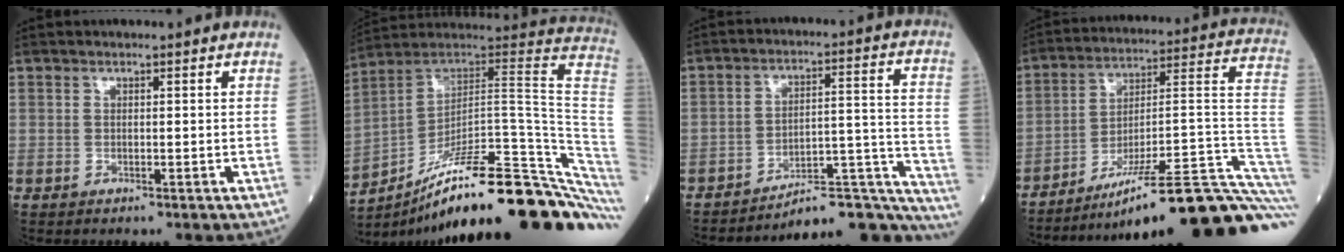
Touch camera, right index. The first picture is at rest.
{"total": 30.4, "force": [-21.2, 3.6, 21.5], "torque": [-0.180, 0.030, -0.306]}
{"total": 17.5, "force": [-16.7, 2.6, 4.5], "torque": [0.007, 0.073, -0.223]}
{"total": 27.7, "force": [-20.9, 0.1, 18.1], "torque": [-0.146, 0.012, -0.307]}